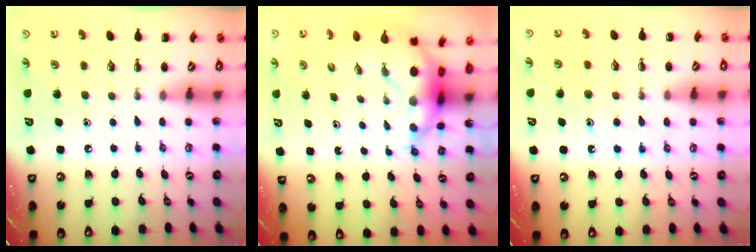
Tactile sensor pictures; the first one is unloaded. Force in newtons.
{"total": 7.4, "press": 7.2, "slide": 1.9}
{"total": 9.4, "press": 9.4, "slide": 0.7}